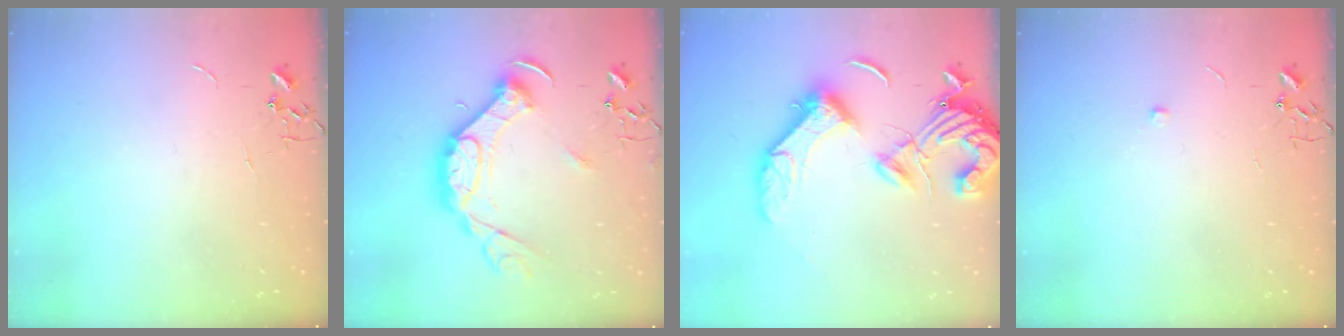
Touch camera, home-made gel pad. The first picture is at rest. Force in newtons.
{"total": 17.5, "press": 17.4, "slide": 1.1}
{"total": 20.0, "press": 19.9, "slide": 2.7}
{"total": 4.4, "press": 4.3, "slide": 0.7}